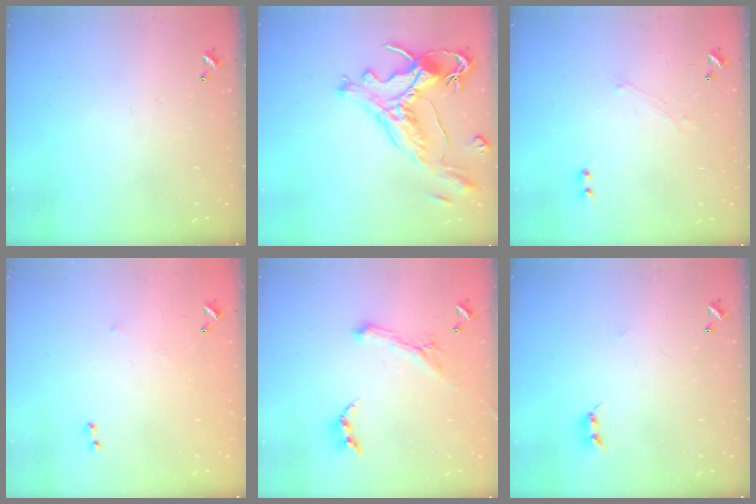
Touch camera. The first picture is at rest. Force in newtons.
{"total": 2.1, "press": 1.6, "slide": 1.3}
{"total": 1.0, "press": 0.9, "slide": 0.5}
{"total": 7.7, "press": 7.7, "slide": 0.8}
{"total": 0.8, "press": 0.8, "slide": 0.2}
{"total": 2.2, "press": 2.2, "slide": 0.4}